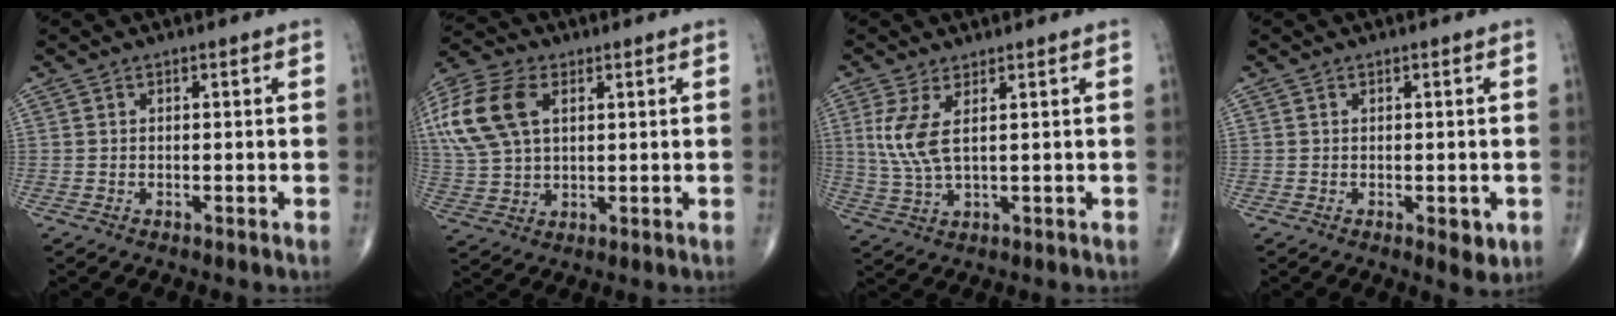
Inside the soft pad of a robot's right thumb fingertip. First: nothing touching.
{"total": 18.8, "force": [6.1, 11.9, 13.2], "torque": [-0.317, 0.019, 0.115]}
{"total": 6.6, "force": [1.9, 2.1, 6.0], "torque": [-0.150, -0.011, 0.045]}
{"total": 3.4, "force": [-0.9, 1.5, 2.9], "torque": [-0.026, -0.006, -0.007]}